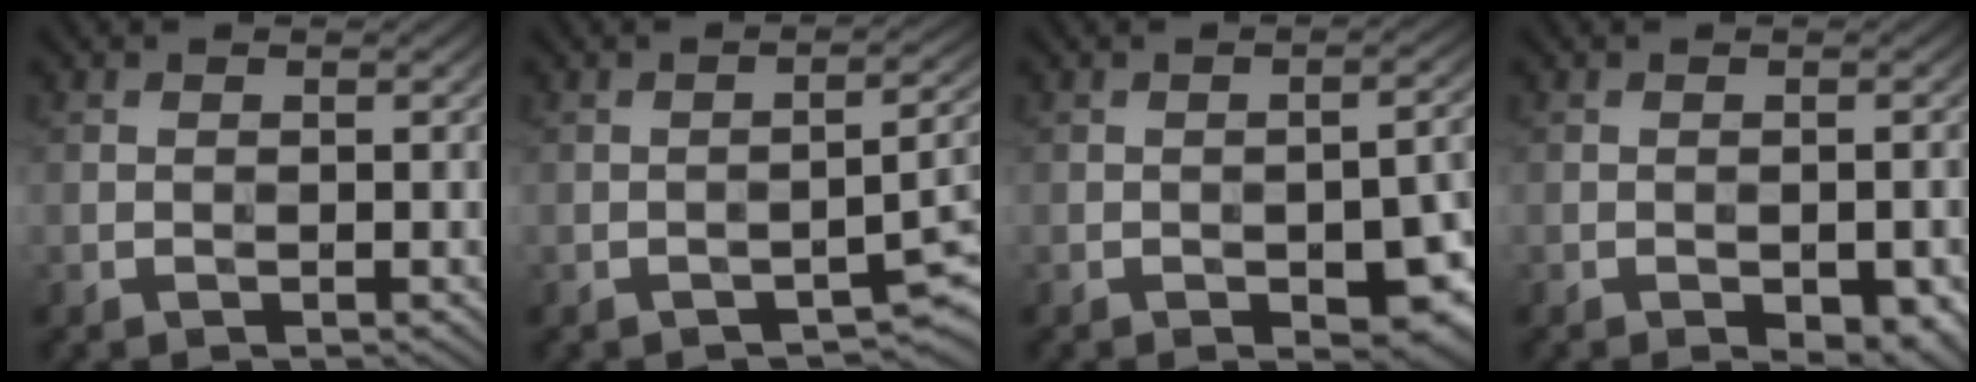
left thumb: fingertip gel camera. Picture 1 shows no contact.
{"total": 3.8, "force": [-2.5, 1.0, 2.8], "torque": [-0.034, 0.011, -0.035]}
{"total": 9.4, "force": [-3.9, 4.0, 7.6], "torque": [-0.097, -0.007, -0.048]}
{"total": 4.8, "force": [-2.5, 1.9, 3.7], "torque": [-0.046, -0.002, -0.024]}